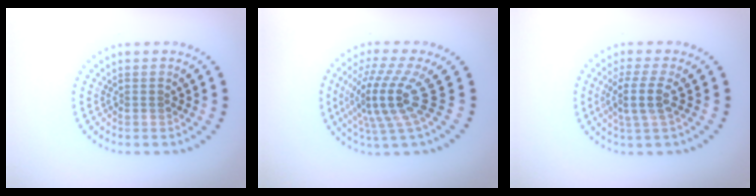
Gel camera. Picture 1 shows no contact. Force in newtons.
{"total": 5.3, "press": 3.7, "slide": 3.8}
{"total": 2.9, "press": 2.2, "slide": 1.9}